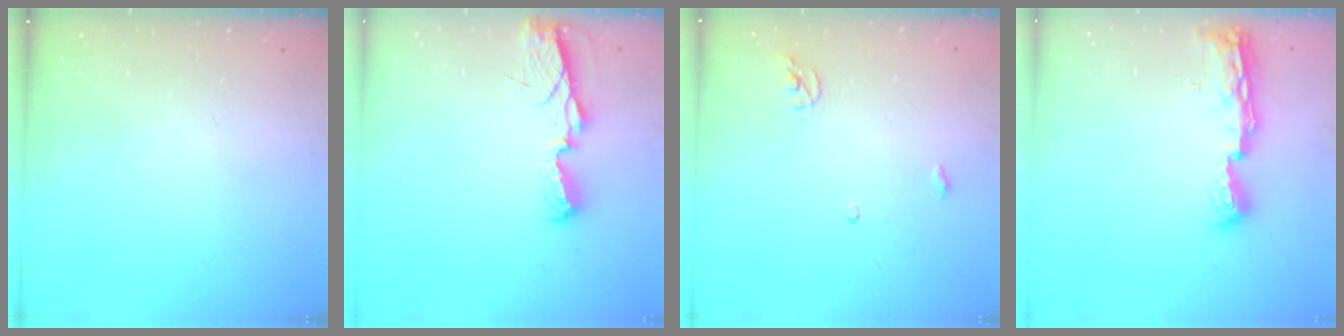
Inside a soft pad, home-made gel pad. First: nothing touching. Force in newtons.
{"total": 6.3, "press": 6.3, "slide": 0.2}
{"total": 3.8, "press": 3.8, "slide": 0.4}
{"total": 8.3, "press": 8.2, "slide": 0.9}